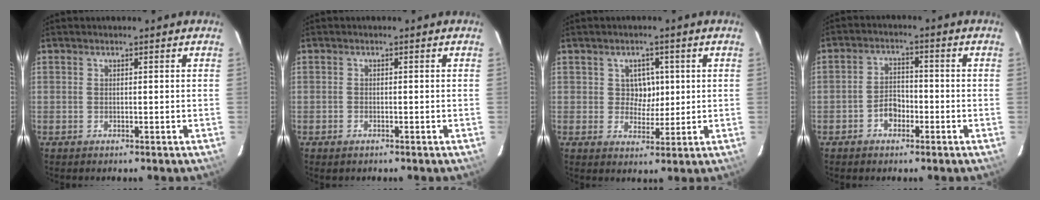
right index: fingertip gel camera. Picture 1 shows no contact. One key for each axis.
{"total": 0.8, "fx": -0.6, "fy": 0.5, "fz": 0.2, "tx": -0.005, "ty": 0.001, "tz": -0.011}
{"total": 4.2, "fx": 0.8, "fy": 3.7, "fz": 1.7, "tx": -0.025, "ty": 0.008, "tz": 0.014}
{"total": 4.2, "fx": -2.2, "fy": 2.9, "fz": 2.1, "tx": -0.045, "ty": 0.012, "tz": -0.034}